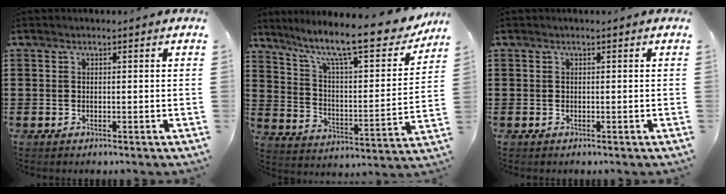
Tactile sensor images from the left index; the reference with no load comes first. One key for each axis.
{"total": 12.5, "fx": 10.2, "fy": 1.1, "fz": 7.1, "tx": -0.150, "ty": -0.069, "tz": 0.167}
{"total": 0.0}